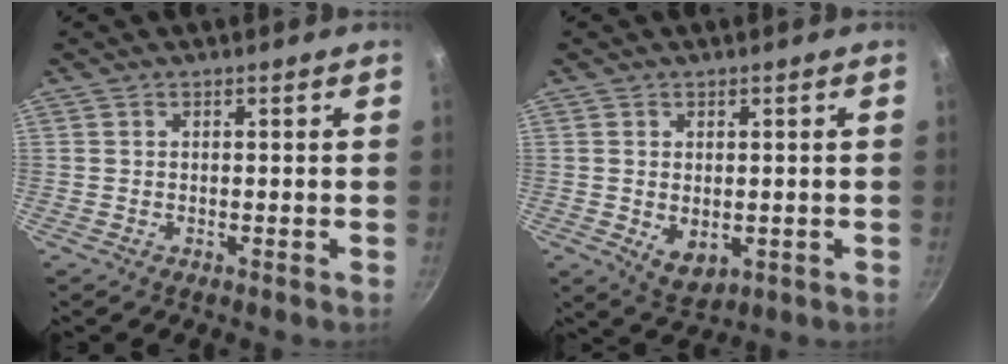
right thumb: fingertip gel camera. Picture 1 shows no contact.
{"total": 5.2, "force": [-0.4, 3.5, 3.8], "torque": [-0.055, -0.015, 0.003]}